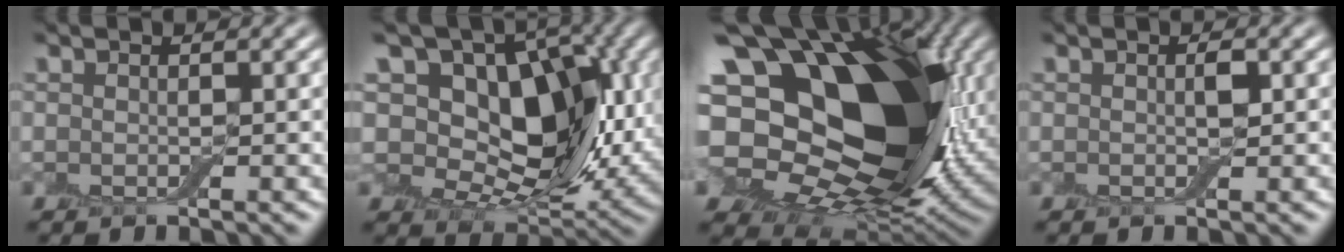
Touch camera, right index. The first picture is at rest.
{"total": 13.7, "force": [3.3, 8.7, 10.0], "torque": [-0.169, 0.022, 0.055]}
{"total": 20.9, "force": [4.5, 14.5, 14.4], "torque": [-0.267, 0.007, 0.089]}
{"total": 0.9, "force": [0.1, 0.4, 0.8], "torque": [-0.015, 0.003, 0.002]}